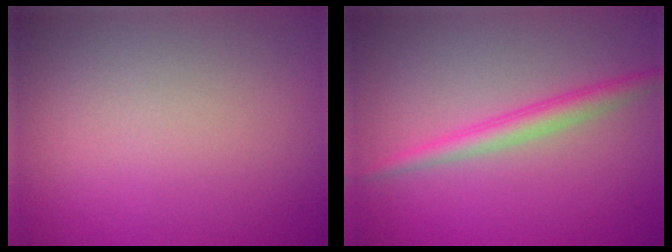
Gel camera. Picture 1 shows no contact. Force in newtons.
{"total": 2.4, "press": 2.4, "slide": 0.0}